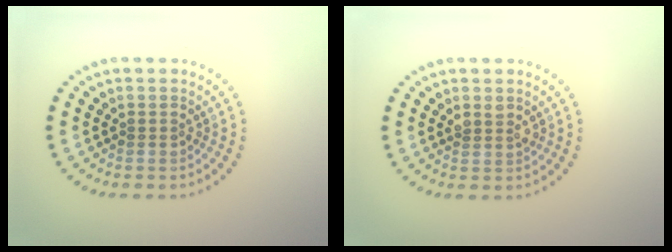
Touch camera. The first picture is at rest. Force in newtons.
{"total": 1.1, "press": 1.0, "slide": 0.4}